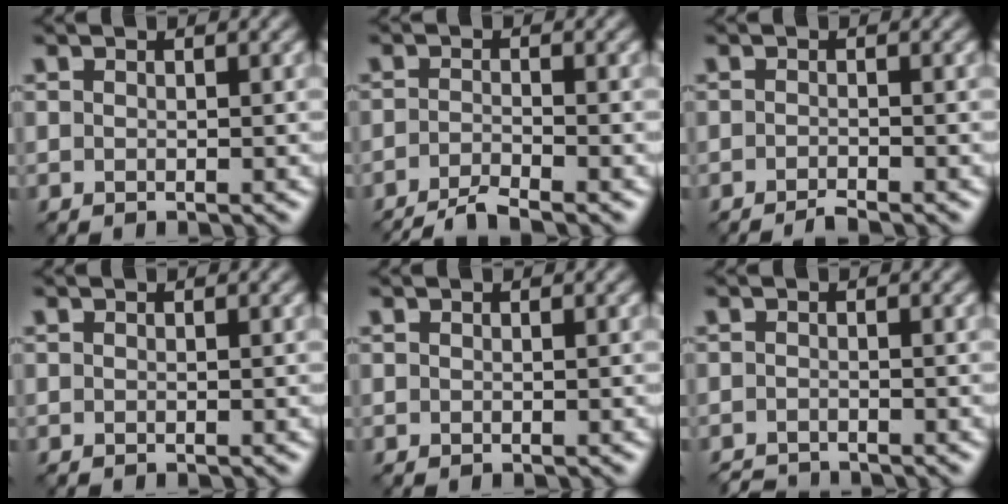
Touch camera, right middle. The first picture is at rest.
{"total": 3.7, "force": [-2.9, 0.6, 2.1], "torque": [-0.028, -0.002, -0.064]}
{"total": 1.5, "force": [-1.2, 0.2, 0.9], "torque": [-0.007, 0.001, -0.028]}
{"total": 0.0}
{"total": 0.0}
{"total": 1.7, "force": [-1.7, 0.1, 0.2], "torque": [0.001, -0.004, -0.032]}